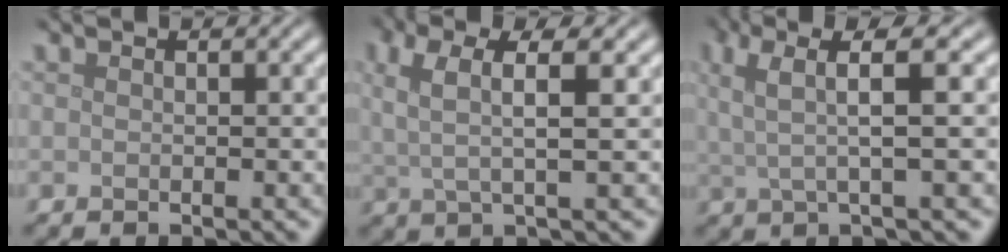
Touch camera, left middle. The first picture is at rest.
{"total": 3.9, "force": [1.3, 1.0, 3.6], "torque": [-0.076, 0.002, 0.025]}
{"total": 5.0, "force": [1.7, 0.9, 4.6], "torque": [-0.090, 0.011, 0.031]}